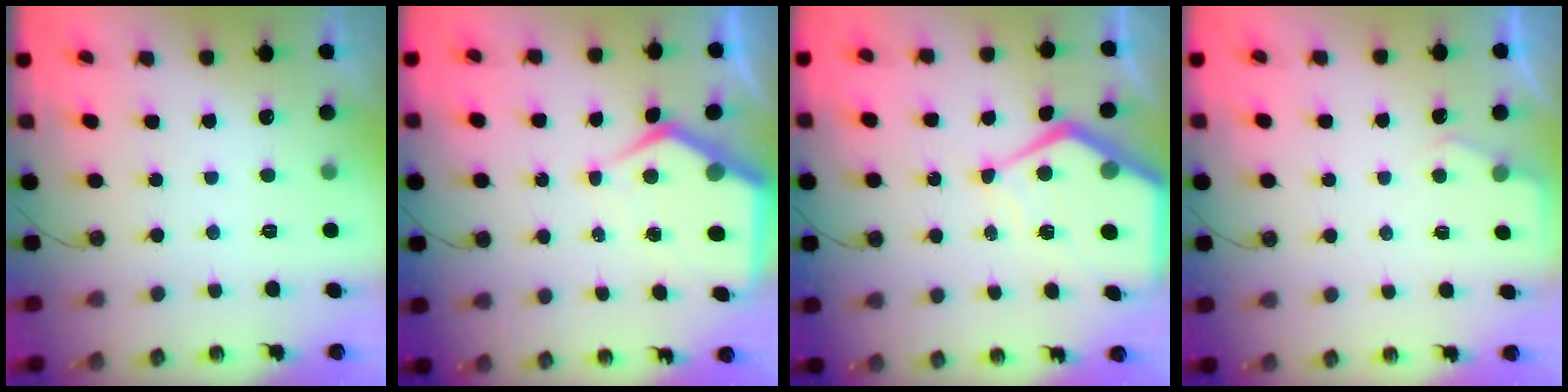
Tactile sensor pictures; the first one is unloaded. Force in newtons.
{"total": 9.3, "press": 9.2, "slide": 1.1}
{"total": 10.9, "press": 10.8, "slide": 1.1}
{"total": 3.1, "press": 3.0, "slide": 0.5}